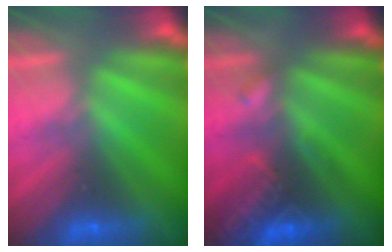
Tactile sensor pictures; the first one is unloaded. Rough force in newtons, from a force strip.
{"total": 2.8}